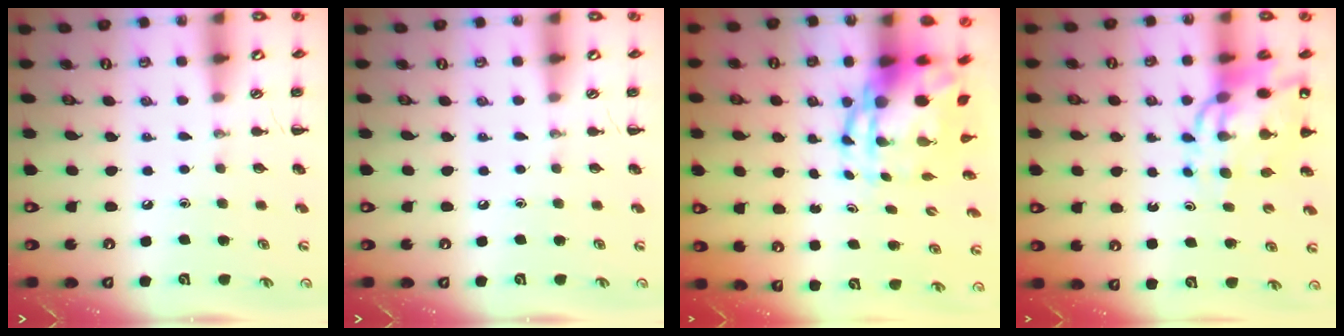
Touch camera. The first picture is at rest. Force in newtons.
{"total": 0.0}
{"total": 7.7, "press": 7.4, "slide": 2.1}
{"total": 13.3, "press": 12.7, "slide": 3.9}